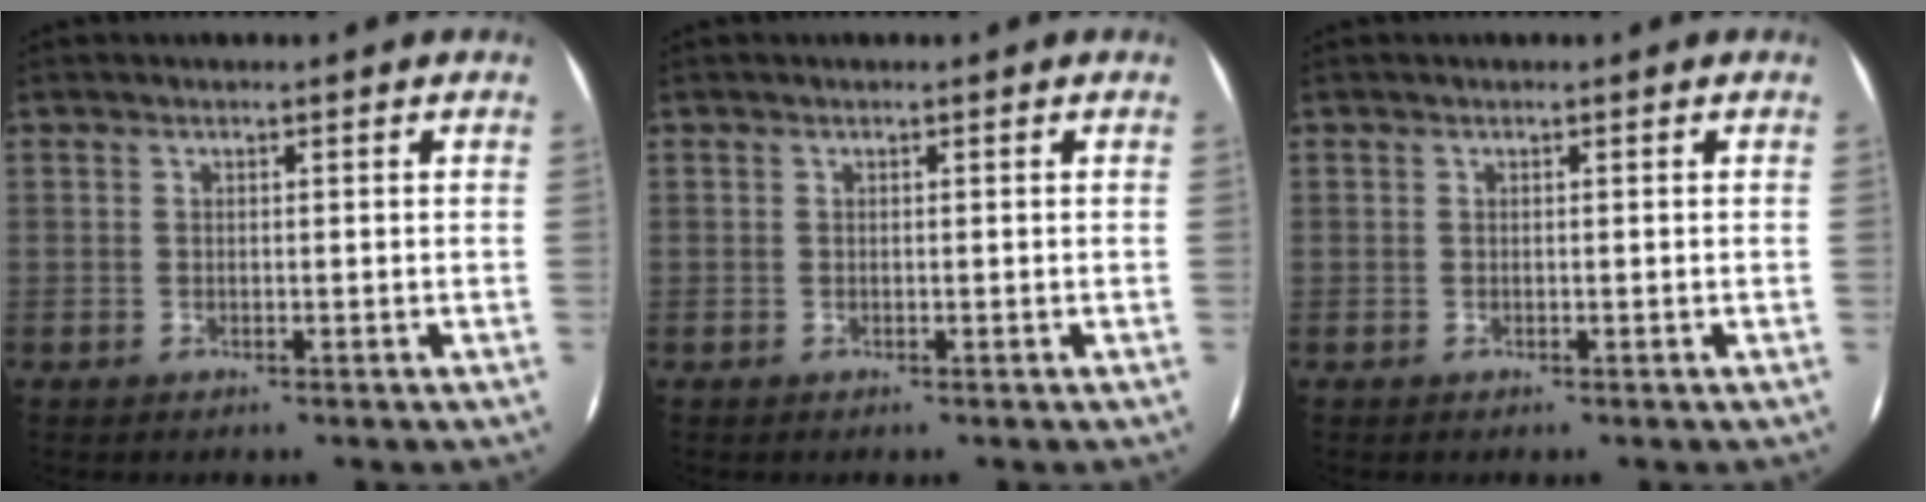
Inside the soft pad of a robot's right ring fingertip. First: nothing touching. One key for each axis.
{"total": 0.0}
{"total": 0.0}